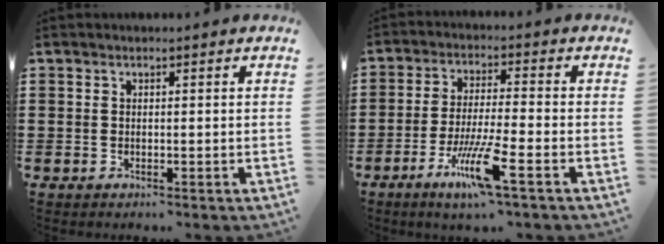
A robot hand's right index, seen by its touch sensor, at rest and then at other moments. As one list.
[{"total": 9.0, "force": [-4.6, 0.8, 7.7], "torque": [-0.162, -0.014, -0.089]}]